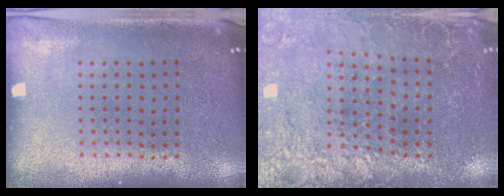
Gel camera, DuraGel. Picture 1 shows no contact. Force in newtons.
{"total": 2.9, "press": 2.8, "slide": 0.4}